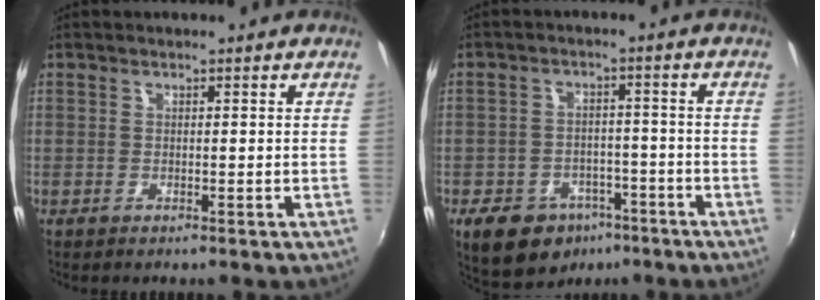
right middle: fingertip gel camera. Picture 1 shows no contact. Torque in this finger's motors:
{"motor_torque": [0.72, -0.83, 0.11, 0.04]}